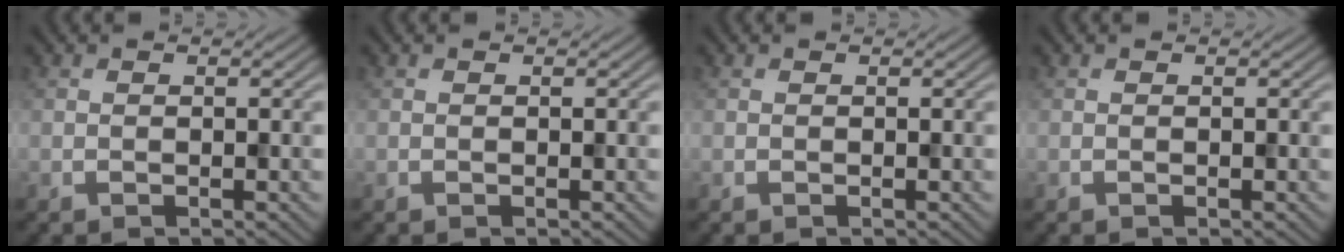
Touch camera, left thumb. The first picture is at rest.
{"total": 0.0}
{"total": 0.0}
{"total": 0.0}